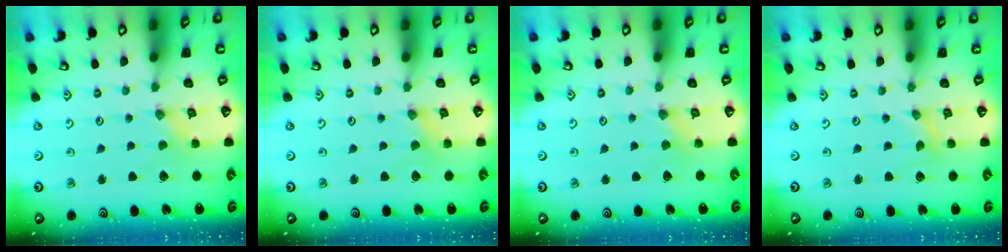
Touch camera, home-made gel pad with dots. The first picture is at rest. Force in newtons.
{"total": 0.5, "press": 0.5, "slide": 0.1}
{"total": 2.7, "press": 2.7, "slide": 0.4}
{"total": 0.0}